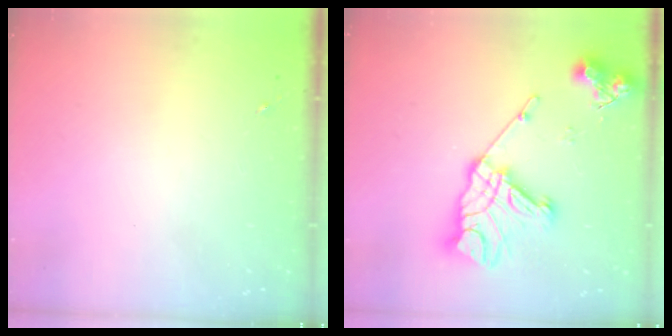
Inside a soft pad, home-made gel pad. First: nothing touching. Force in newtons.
{"total": 18.6, "press": 18.5, "slide": 1.4}